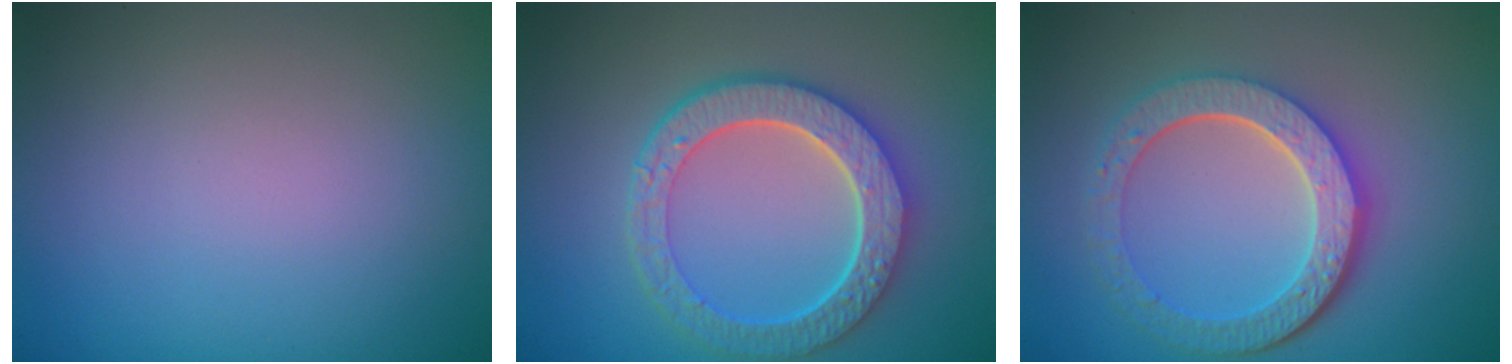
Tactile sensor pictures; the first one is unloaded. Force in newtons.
{"total": 6.4, "press": 5.0, "slide": 3.9}
{"total": 5.9, "press": 4.6, "slide": 3.7}